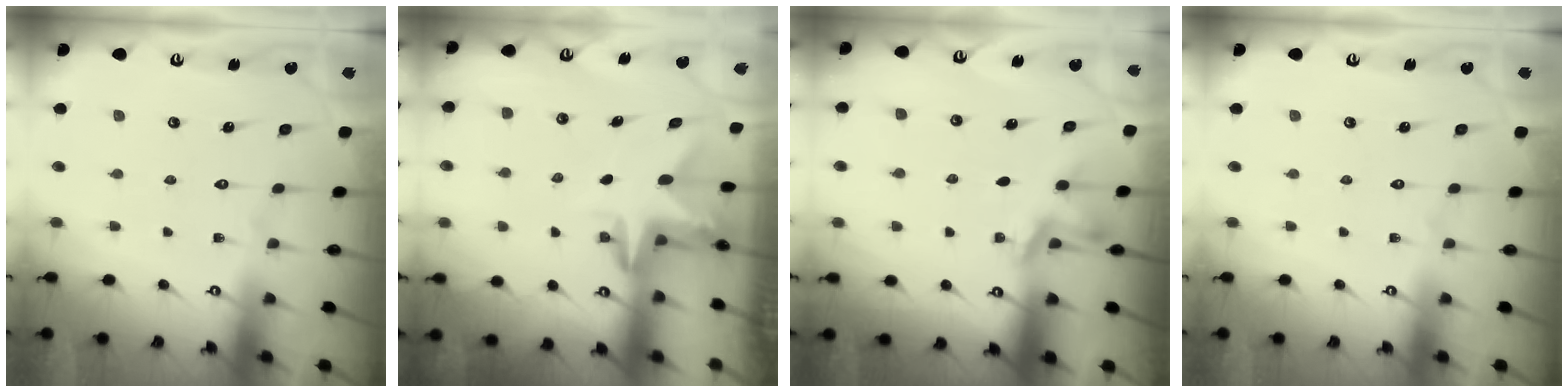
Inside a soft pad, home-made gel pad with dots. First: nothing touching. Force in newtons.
{"total": 3.0, "press": 3.0, "slide": 0.1}
{"total": 2.0, "press": 1.7, "slide": 1.0}
{"total": 0.0}